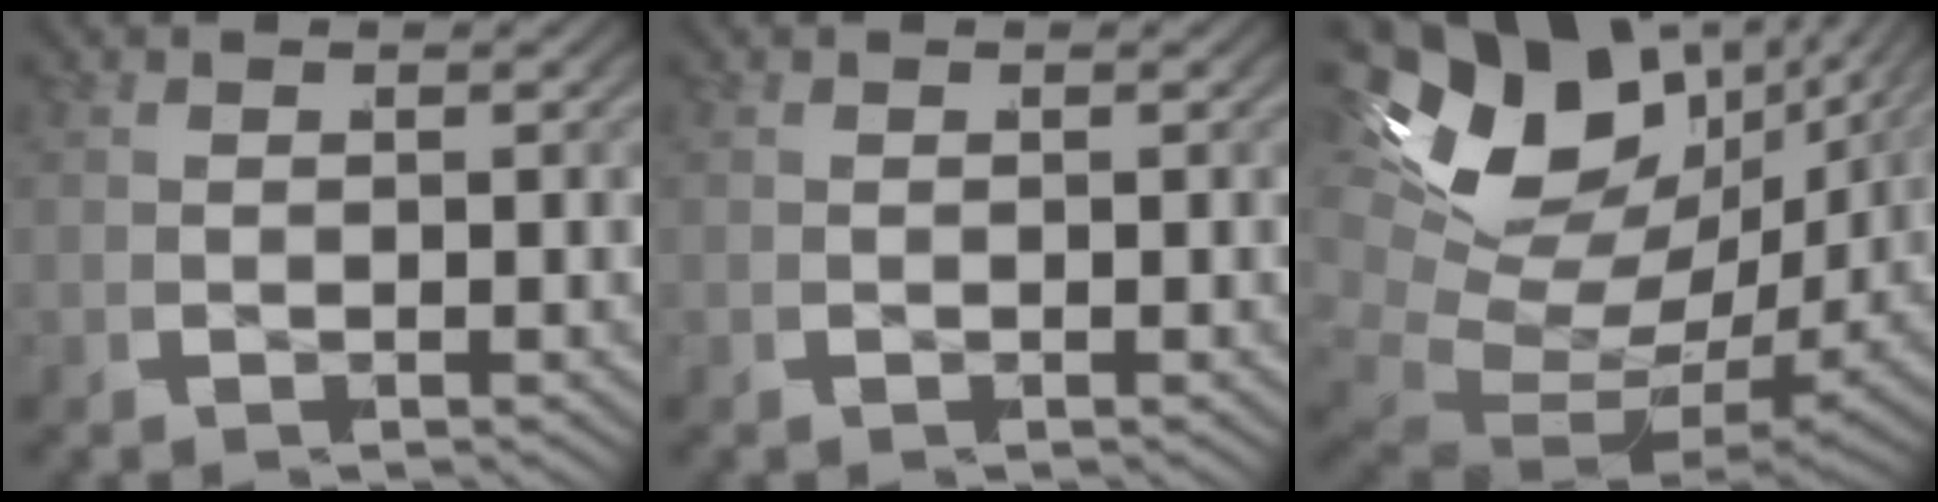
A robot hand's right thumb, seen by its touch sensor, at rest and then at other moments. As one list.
[{"total": 0.0}, {"total": 13.6, "force": [0.2, 9.5, 9.7], "torque": [-0.195, -0.039, 0.008]}]